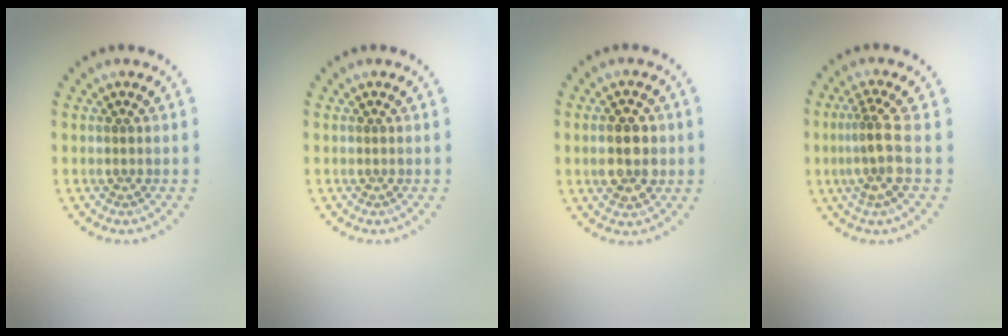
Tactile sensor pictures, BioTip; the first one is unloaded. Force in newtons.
{"total": 0.0}
{"total": 4.5, "press": 4.5, "slide": 0.2}
{"total": 3.1, "press": 2.3, "slide": 2.1}